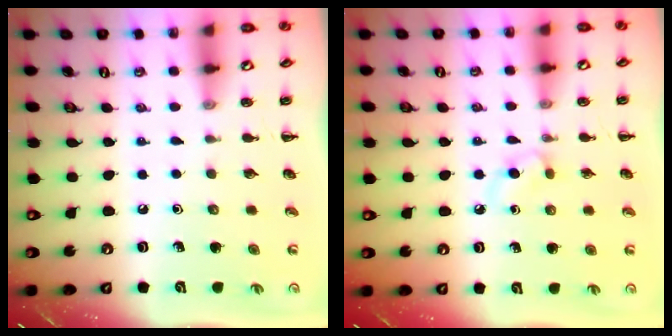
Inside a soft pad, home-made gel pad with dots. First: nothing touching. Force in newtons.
{"total": 2.9, "press": 2.7, "slide": 1.2}